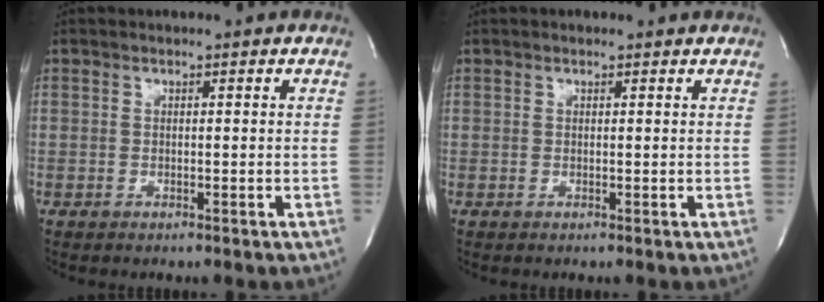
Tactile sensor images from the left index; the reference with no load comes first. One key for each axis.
{"total": 0.6, "fx": 0.5, "fy": 0.3, "fz": 0.1, "tx": -0.009, "ty": 0.005, "tz": 0.007}